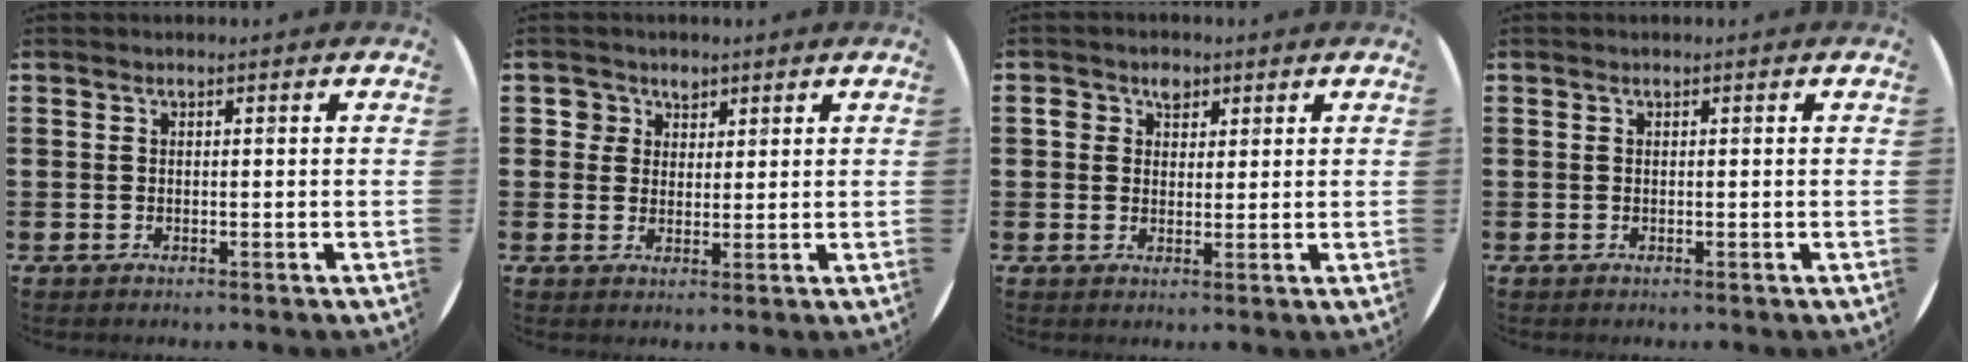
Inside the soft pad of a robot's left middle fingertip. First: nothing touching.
{"total": 2.9, "force": [1.8, 2.3, 0.0], "torque": [0.008, 0.003, 0.030]}
{"total": 2.6, "force": [1.5, 2.0, 0.8], "torque": [0.005, -0.001, 0.023]}
{"total": 0.0}